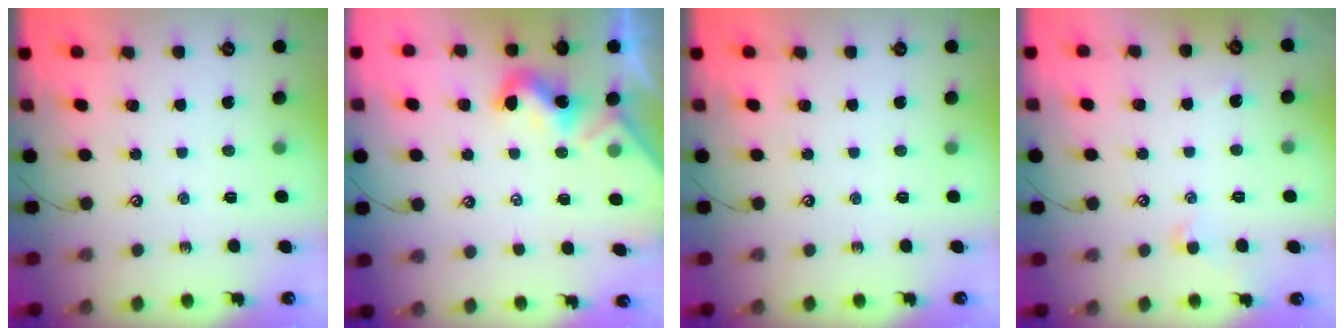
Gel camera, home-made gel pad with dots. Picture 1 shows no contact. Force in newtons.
{"total": 1.8, "press": 1.8, "slide": 0.5}
{"total": 0.0}
{"total": 1.0, "press": 0.9, "slide": 0.6}